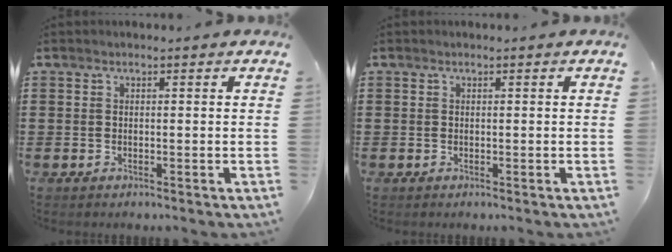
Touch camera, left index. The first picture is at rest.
{"total": 0.0}